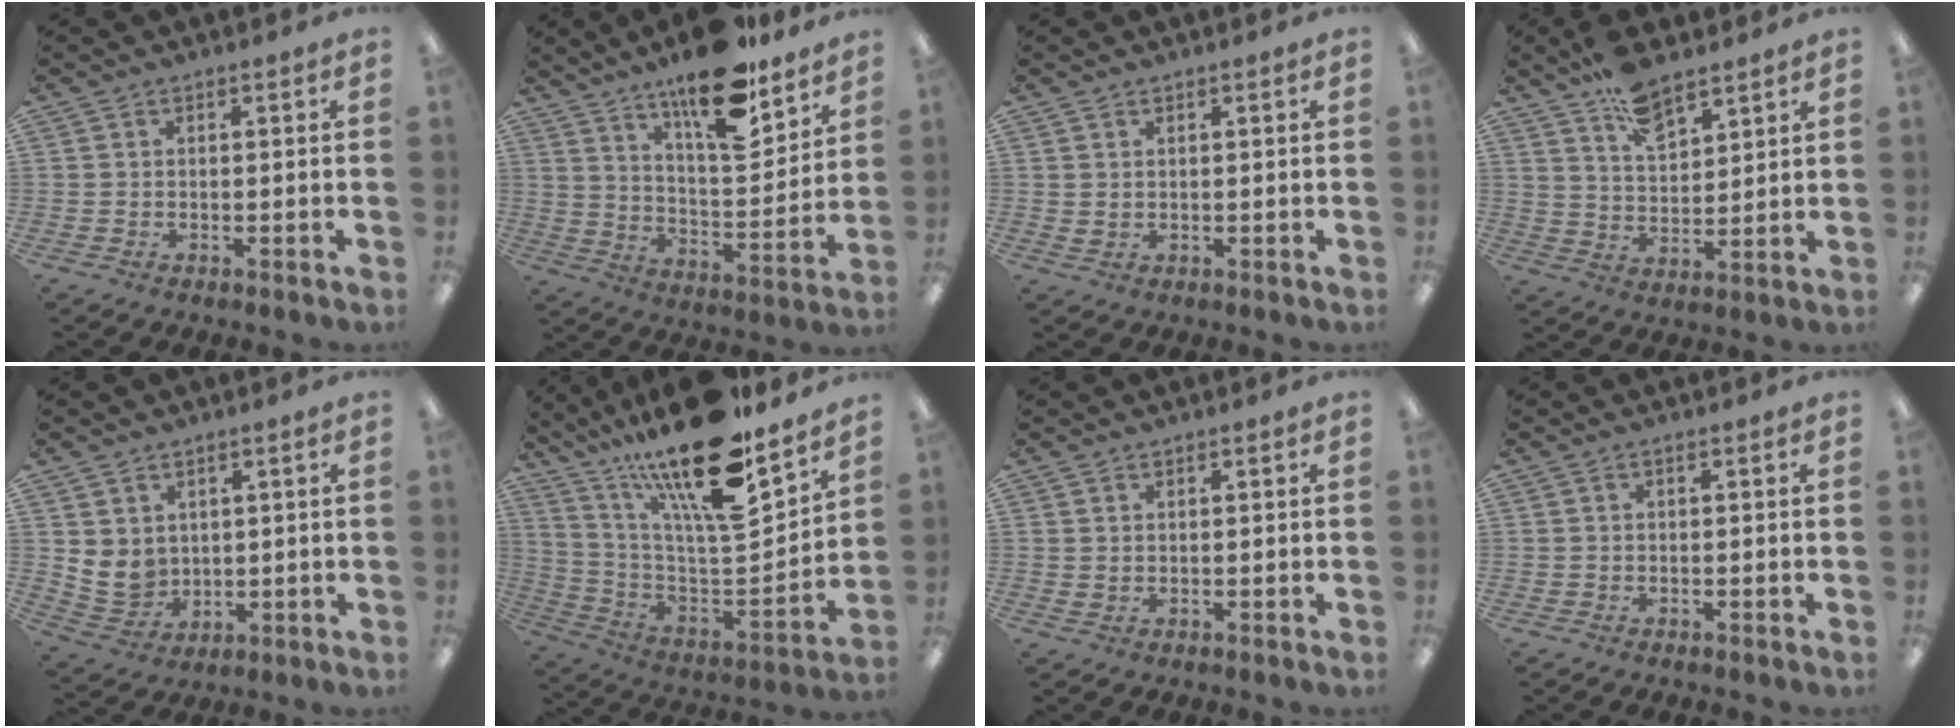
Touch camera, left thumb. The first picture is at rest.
{"total": 17.6, "force": [13.5, 5.2, 10.0], "torque": [-0.159, -0.093, 0.226]}
{"total": 1.3, "force": [1.2, 0.4, 0.3], "torque": [0.002, -0.006, 0.022]}
{"total": 10.2, "force": [7.5, 4.6, 5.1], "torque": [-0.080, -0.040, 0.135]}
{"total": 6.4, "force": [2.5, 5.6, 1.8], "torque": [-0.048, -0.016, 0.051]}
{"total": 24.5, "force": [17.7, 6.3, 15.8], "torque": [-0.269, -0.125, 0.294]}
{"total": 1.0, "force": [1.0, 0.2, 0.1], "torque": [-0.003, -0.002, 0.019]}
{"total": 0.0}